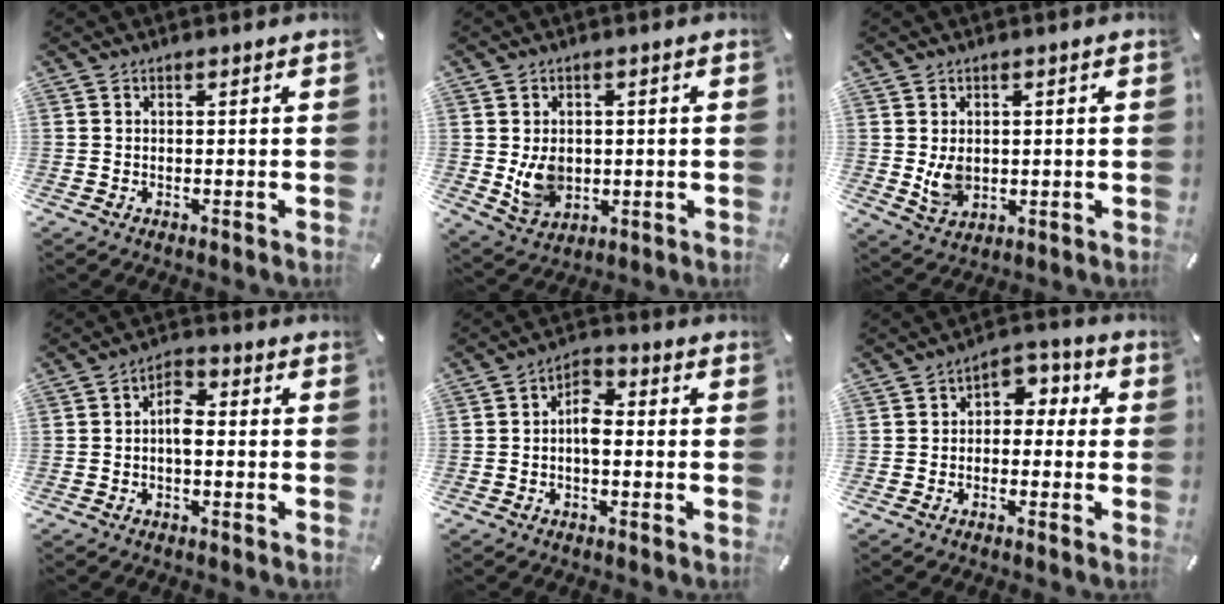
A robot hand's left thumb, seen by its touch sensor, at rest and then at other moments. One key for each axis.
{"total": 8.1, "fx": 0.4, "fy": 7.2, "fz": 3.7, "tx": -0.071, "ty": -0.005, "tz": 0.009}
{"total": 5.7, "fx": 0.2, "fy": 4.6, "fz": 3.4, "tx": -0.058, "ty": -0.010, "tz": 0.000}
{"total": 5.0, "fx": -0.9, "fy": 2.8, "fz": 4.1, "tx": -0.072, "ty": 0.009, "tz": -0.019}
{"total": 5.7, "fx": -1.2, "fy": 3.3, "fz": 4.5, "tx": -0.077, "ty": 0.012, "tz": -0.024}
{"total": 4.6, "fx": -1.5, "fy": 3.8, "fz": 2.1, "tx": -0.030, "ty": 0.018, "tz": -0.033}